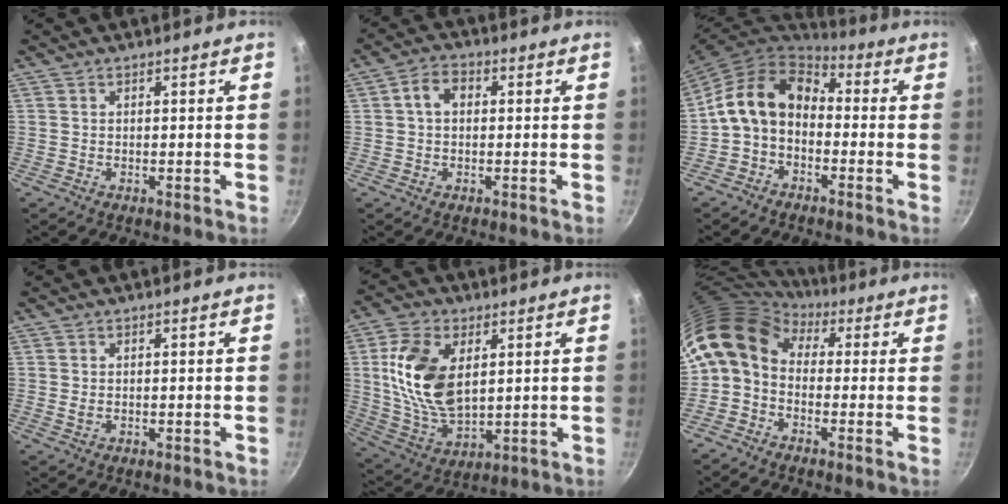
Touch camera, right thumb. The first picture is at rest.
{"total": 4.8, "force": [0.7, 3.4, 3.3], "torque": [-0.049, 0.012, 0.002]}
{"total": 12.7, "force": [-1.2, 9.3, 8.5], "torque": [-0.137, 0.052, -0.042]}
{"total": 0.8, "force": [0.3, 0.4, 0.6], "torque": [-0.010, -0.003, 0.004]}
{"total": 16.2, "force": [3.6, 9.6, 12.6], "torque": [-0.227, -0.017, 0.077]}
{"total": 9.7, "force": [2.1, 7.2, 6.3], "torque": [-0.103, 0.025, 0.014]}